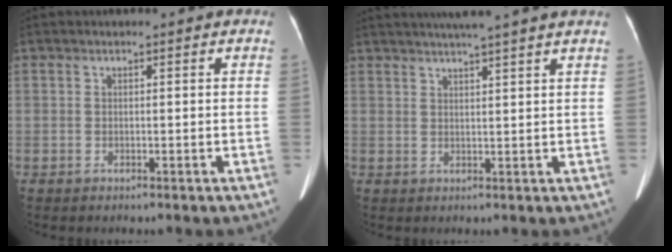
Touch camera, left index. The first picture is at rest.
{"total": 8.7, "force": [7.3, -1.2, 4.5], "torque": [-0.064, 0.023, 0.089]}